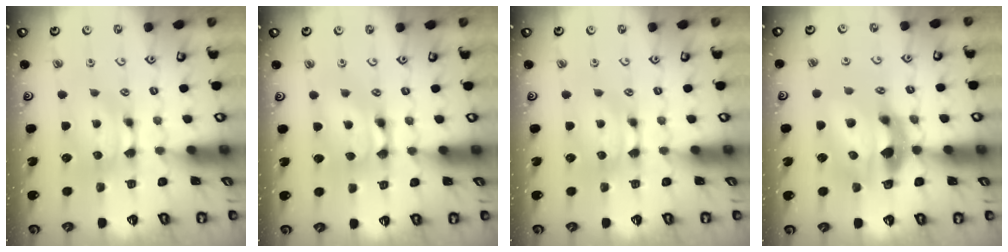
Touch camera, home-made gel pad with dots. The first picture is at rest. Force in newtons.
{"total": 2.5, "press": 2.5, "slide": 0.2}
{"total": 0.0}
{"total": 10.0, "press": 9.8, "slide": 2.2}